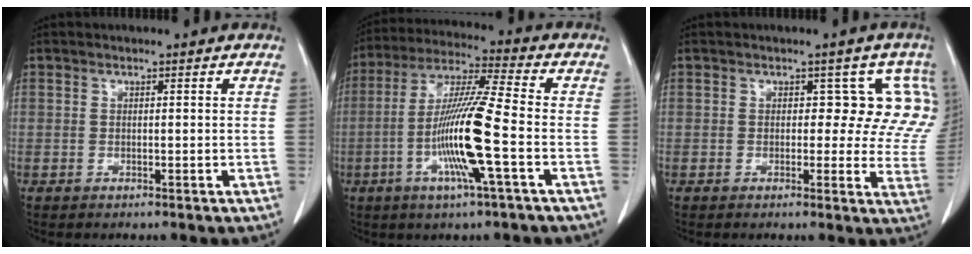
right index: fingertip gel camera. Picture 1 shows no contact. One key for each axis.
{"total": 13.6, "fx": -3.5, "fy": -0.4, "fz": 13.2, "tx": -0.264, "ty": -0.007, "tz": -0.075}
{"total": 7.2, "fx": 2.5, "fy": 4.4, "fz": 5.1, "tx": -0.029, "ty": 0.006, "tz": 0.011}